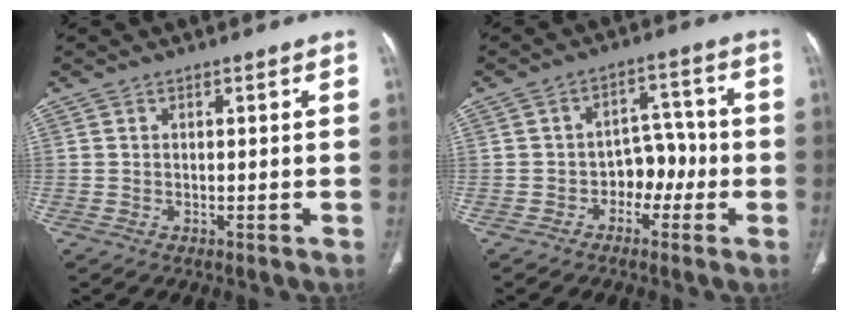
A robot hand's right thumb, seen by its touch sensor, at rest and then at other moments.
{"total": 6.3, "force": [-2.1, 4.7, 3.7], "torque": [-0.017, 0.036, -0.041]}